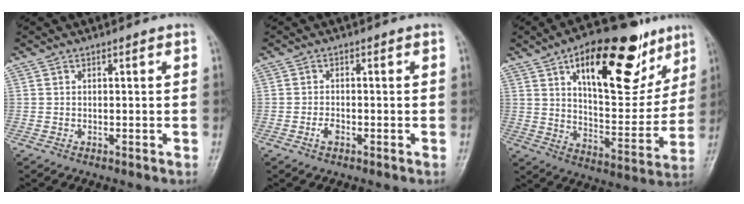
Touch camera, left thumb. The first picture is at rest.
{"total": 1.8, "force": [-0.9, 1.0, 1.2], "torque": [-0.022, 0.004, -0.019]}
{"total": 24.4, "force": [12.7, 10.6, 17.9], "torque": [-0.219, -0.038, 0.201]}